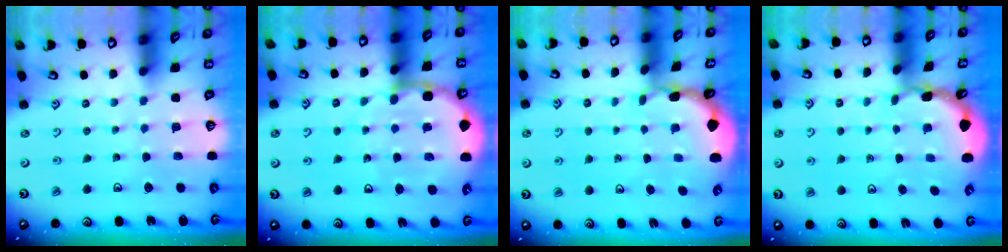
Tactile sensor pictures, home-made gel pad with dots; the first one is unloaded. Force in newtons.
{"total": 9.9, "press": 9.4, "slide": 3.0}
{"total": 1.0, "press": 1.0, "slide": 0.2}
{"total": 1.7, "press": 1.7, "slide": 0.1}